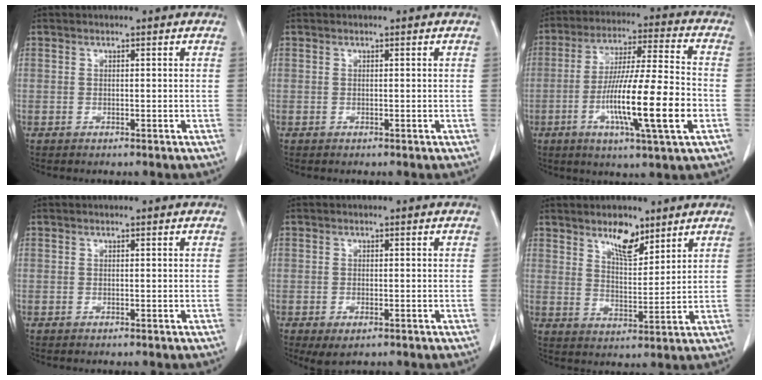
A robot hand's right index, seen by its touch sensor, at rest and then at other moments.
{"total": 0.0}
{"total": 16.3, "force": [-4.6, 0.6, 15.7], "torque": [-0.281, -0.010, -0.081]}
{"total": 0.0}
{"total": 2.9, "force": [-1.4, 1.2, 2.1], "torque": [-0.037, -0.005, -0.015]}
{"total": 5.9, "force": [4.3, 2.0, 3.4], "torque": [-0.063, -0.004, 0.079]}